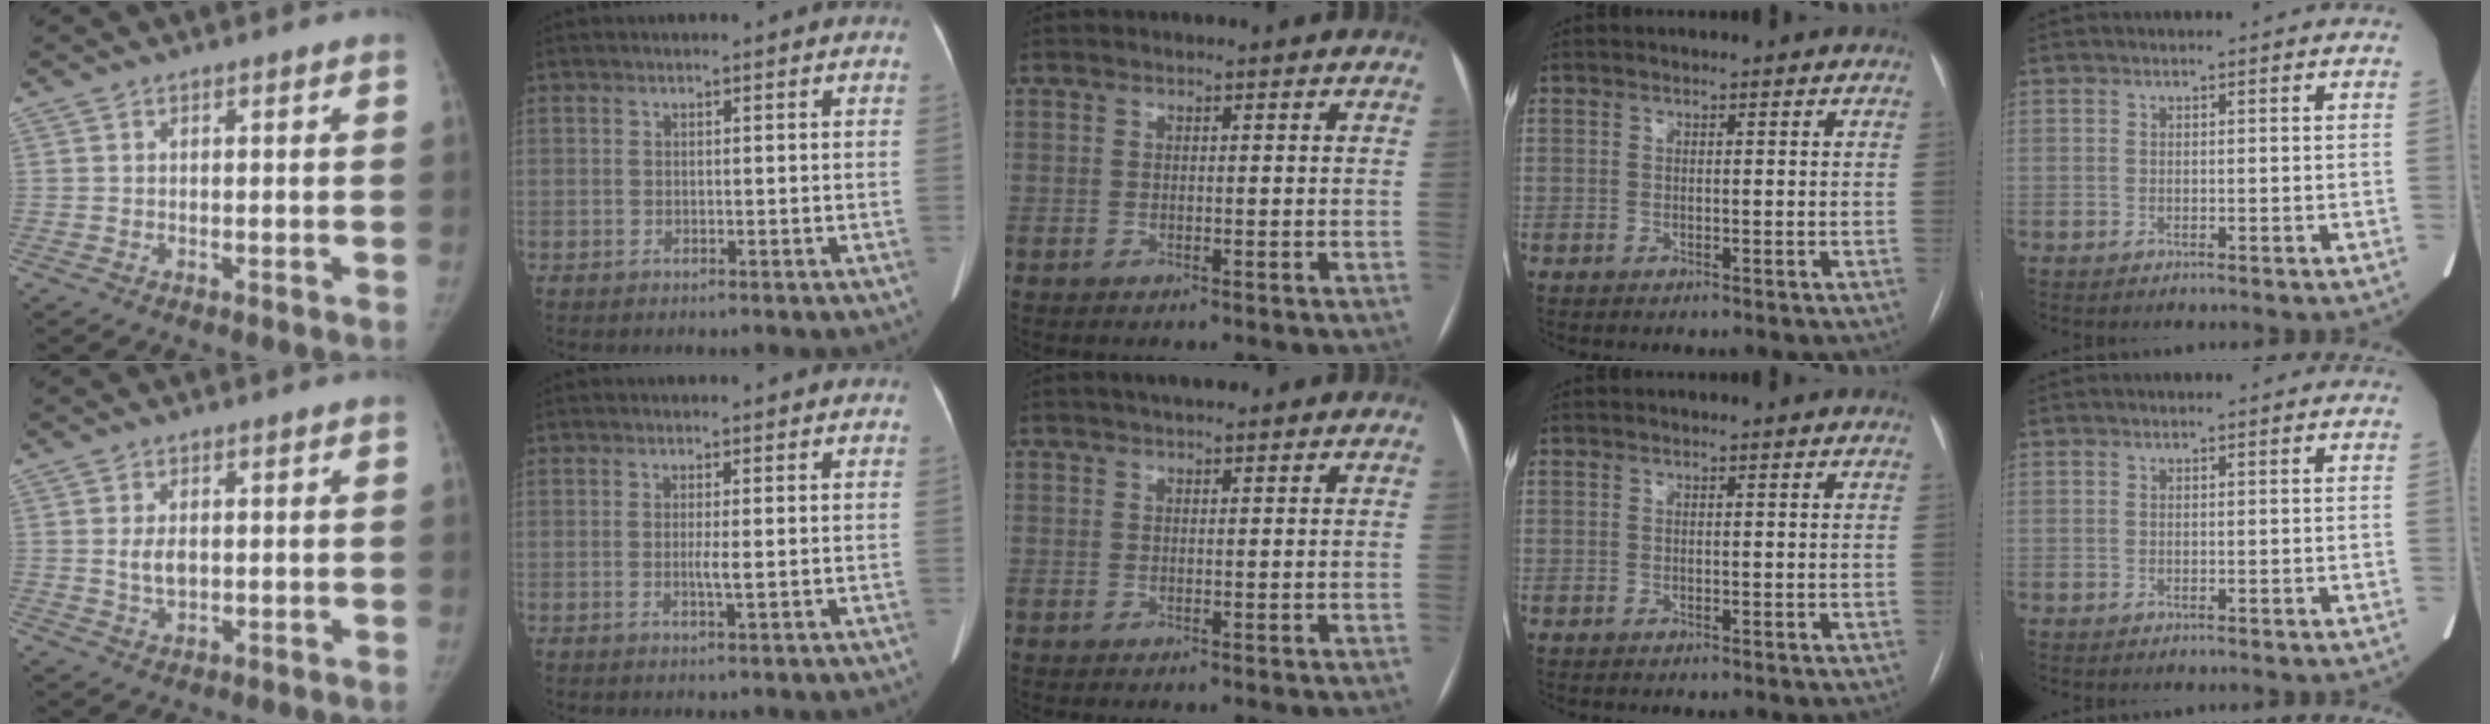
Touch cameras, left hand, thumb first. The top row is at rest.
{"thumb": {"total": 3.6, "force": [0.4, 2.2, 2.8], "torque": [-0.050, -0.006, 0.011]}, "index": {"total": 1.6, "force": [-0.5, -0.2, 1.5], "torque": [-0.035, -0.002, -0.004]}, "middle": {"total": 3.9, "force": [3.2, 0.7, 2.1], "torque": [-0.031, 0.023, 0.051]}}